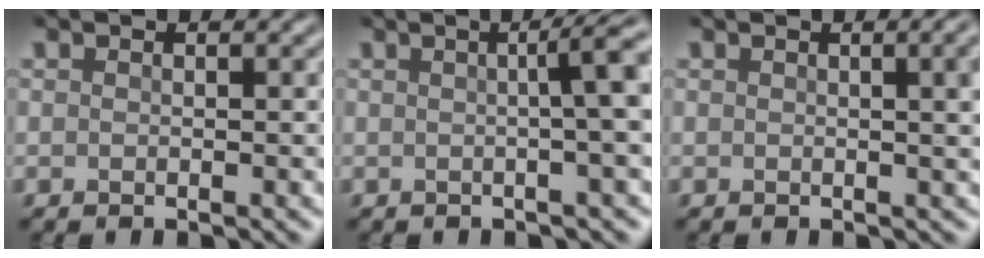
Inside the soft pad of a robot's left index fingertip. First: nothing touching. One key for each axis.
{"total": 5.9, "fx": 0.7, "fy": 1.5, "fz": 5.7, "tx": -0.051, "ty": 0.016, "tz": 0.007}
{"total": 4.6, "fx": 0.9, "fy": 1.9, "fz": 4.1, "tx": -0.022, "ty": 0.015, "tz": 0.007}